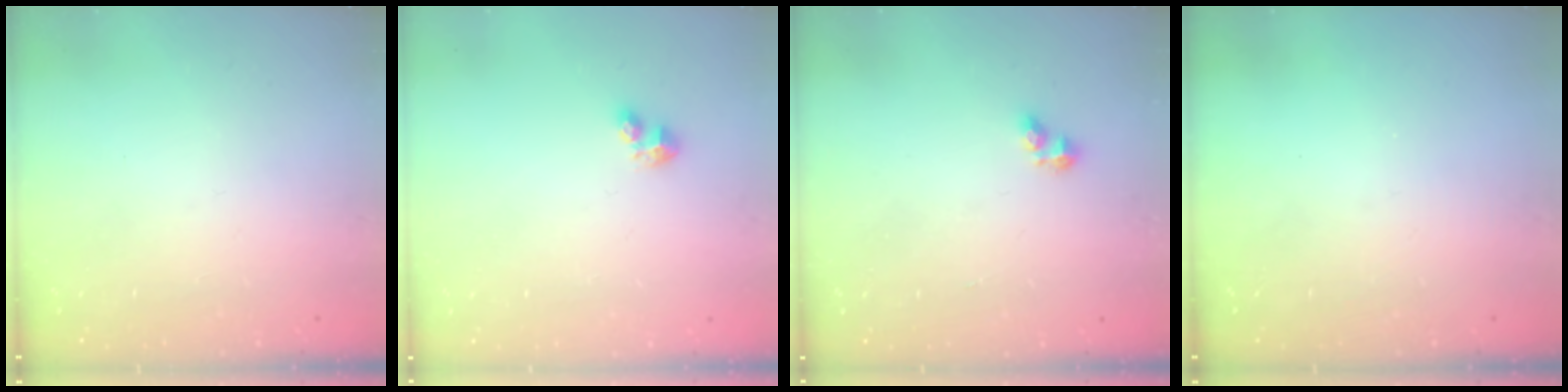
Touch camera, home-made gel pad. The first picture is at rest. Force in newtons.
{"total": 2.3, "press": 2.2, "slide": 0.5}
{"total": 3.2, "press": 3.2, "slide": 0.5}
{"total": 0.0}